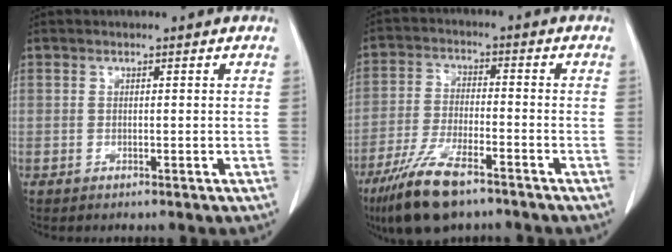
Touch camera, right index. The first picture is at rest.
{"total": 11.3, "force": [-7.8, 2.9, 7.6], "torque": [-0.149, -0.021, -0.138]}